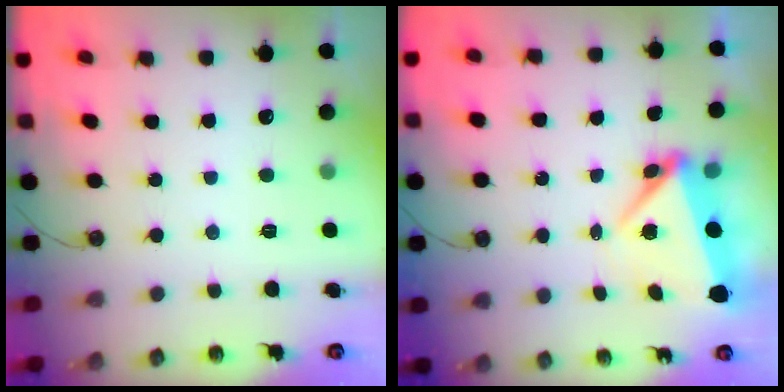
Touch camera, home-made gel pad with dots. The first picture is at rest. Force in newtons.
{"total": 5.8, "press": 5.4, "slide": 2.1}